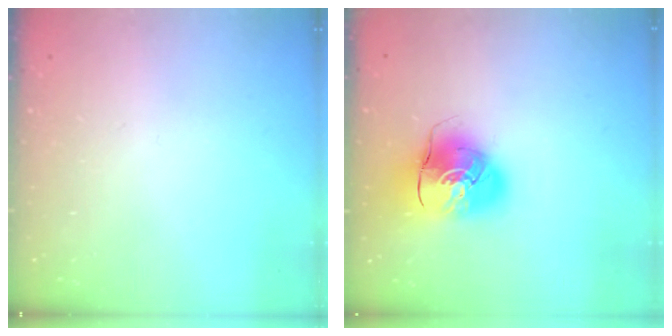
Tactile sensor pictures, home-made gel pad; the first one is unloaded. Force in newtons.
{"total": 11.4, "press": 11.3, "slide": 1.8}